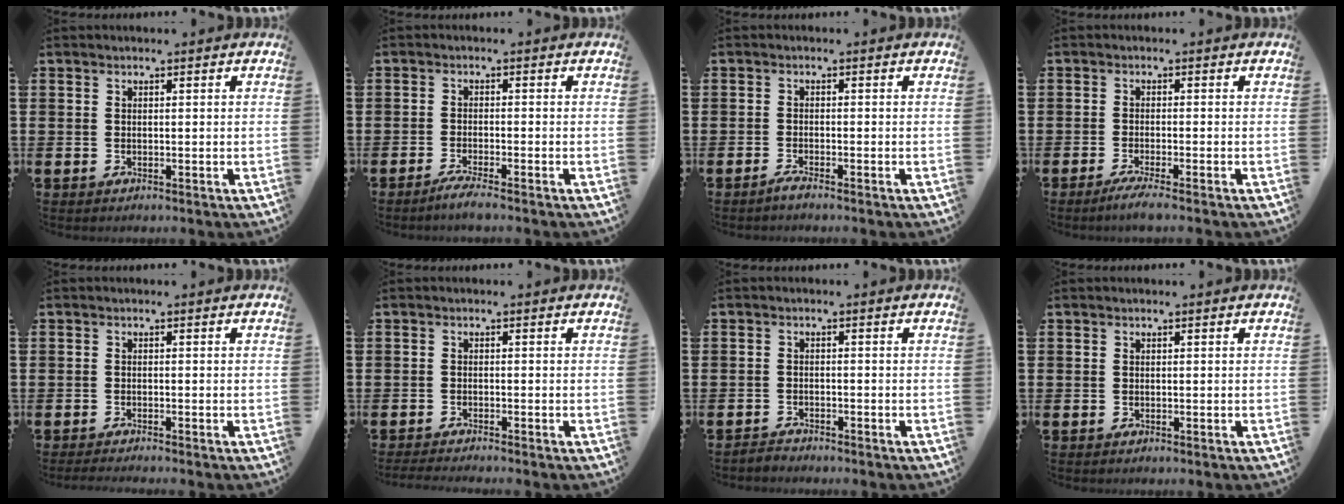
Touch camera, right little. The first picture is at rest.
{"total": 2.0, "force": [-1.4, 0.0, 1.4], "torque": [-0.023, 0.000, -0.025]}
{"total": 1.1, "force": [-0.8, 0.0, 0.7], "torque": [-0.012, -0.003, -0.014]}
{"total": 2.0, "force": [-1.2, 0.0, 1.6], "torque": [-0.024, -0.002, -0.023]}
{"total": 0.8, "force": [-0.7, -0.1, 0.4], "torque": [-0.006, -0.003, -0.013]}
{"total": 1.0, "force": [-0.9, -0.1, 0.4], "torque": [-0.006, -0.001, -0.017]}
{"total": 1.2, "force": [-1.1, 0.1, -0.1], "torque": [-0.002, 0.003, -0.024]}
{"total": 0.0}